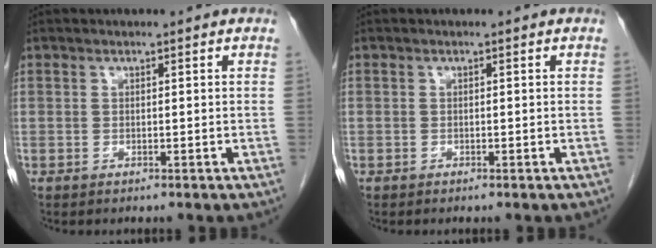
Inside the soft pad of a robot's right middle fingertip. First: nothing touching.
{"total": 0.0}